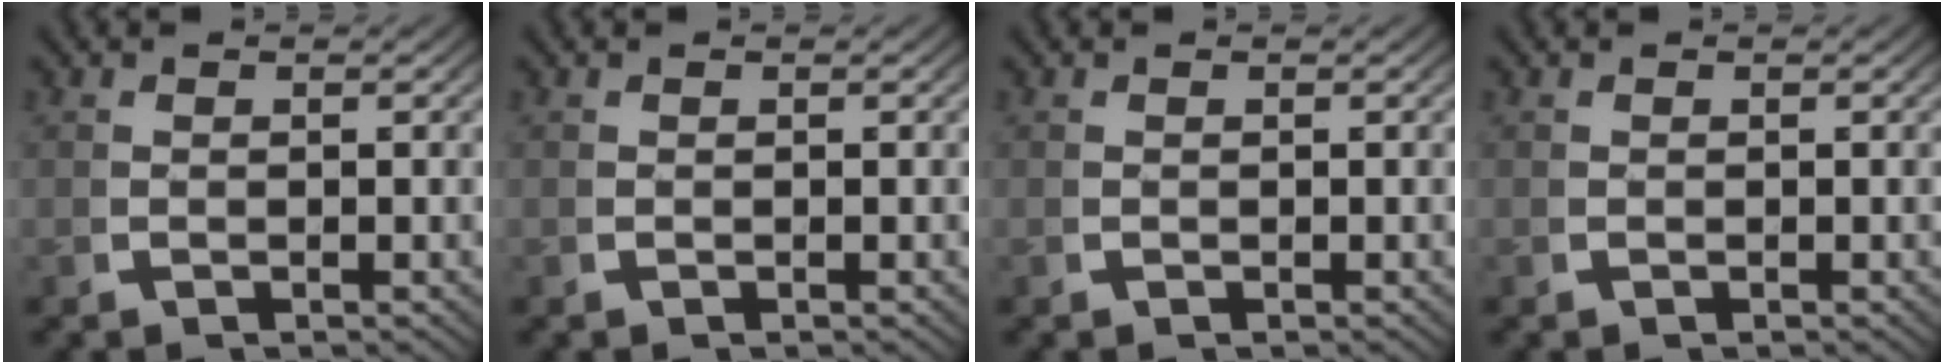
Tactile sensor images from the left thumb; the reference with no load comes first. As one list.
[{"total": 0.0}, {"total": 0.0}, {"total": 0.0}]